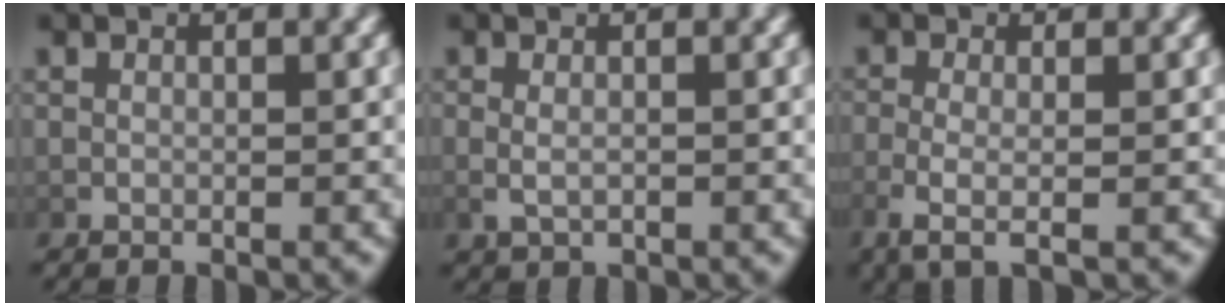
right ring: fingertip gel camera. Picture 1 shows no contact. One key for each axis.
{"total": 1.4, "fx": -0.2, "fy": 0.7, "fz": 1.3, "tx": -0.034, "ty": -0.009, "tz": 0.006}
{"total": 3.3, "fx": -0.9, "fy": 0.9, "fz": 3.0, "tx": -0.075, "ty": -0.016, "tz": -0.009}